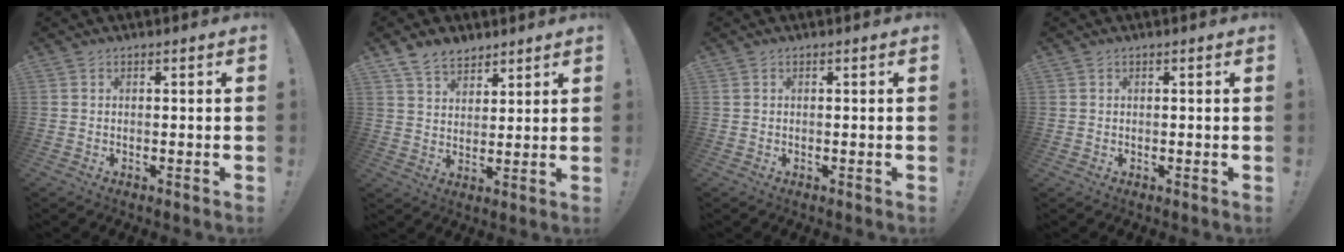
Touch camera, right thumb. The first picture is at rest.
{"total": 7.8, "force": [5.9, 4.4, 2.5], "torque": [-0.046, -0.032, 0.116]}
{"total": 0.0}
{"total": 1.5, "force": [0.7, 1.3, 0.0], "torque": [0.016, -0.010, 0.010]}